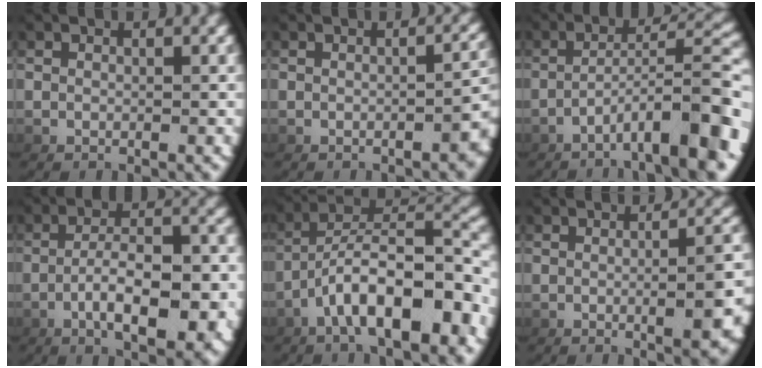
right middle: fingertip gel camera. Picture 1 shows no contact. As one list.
[{"total": 2.3, "force": [-1.0, 0.7, 1.9], "torque": [-0.021, 0.008, -0.018]}, {"total": 6.9, "force": [-3.5, 1.3, 5.8], "torque": [-0.077, 0.015, -0.053]}, {"total": 6.4, "force": [-2.4, 2.0, 5.6], "torque": [-0.083, 0.000, -0.036]}, {"total": 6.5, "force": [-2.1, 2.7, 5.6], "torque": [-0.097, 0.003, -0.028]}, {"total": 5.5, "force": [-1.3, 1.4, 5.1], "torque": [-0.047, 0.009, -0.022]}]